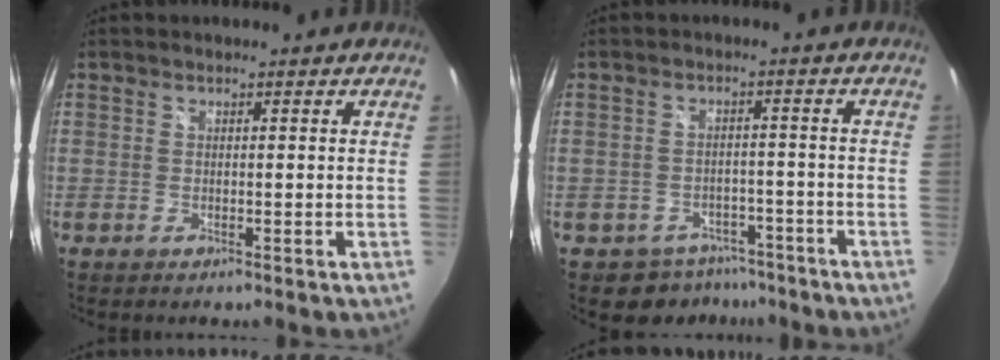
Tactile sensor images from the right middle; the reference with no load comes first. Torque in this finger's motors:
{"motor_torque": [0.52, -0.28, 0.00, 0.00]}